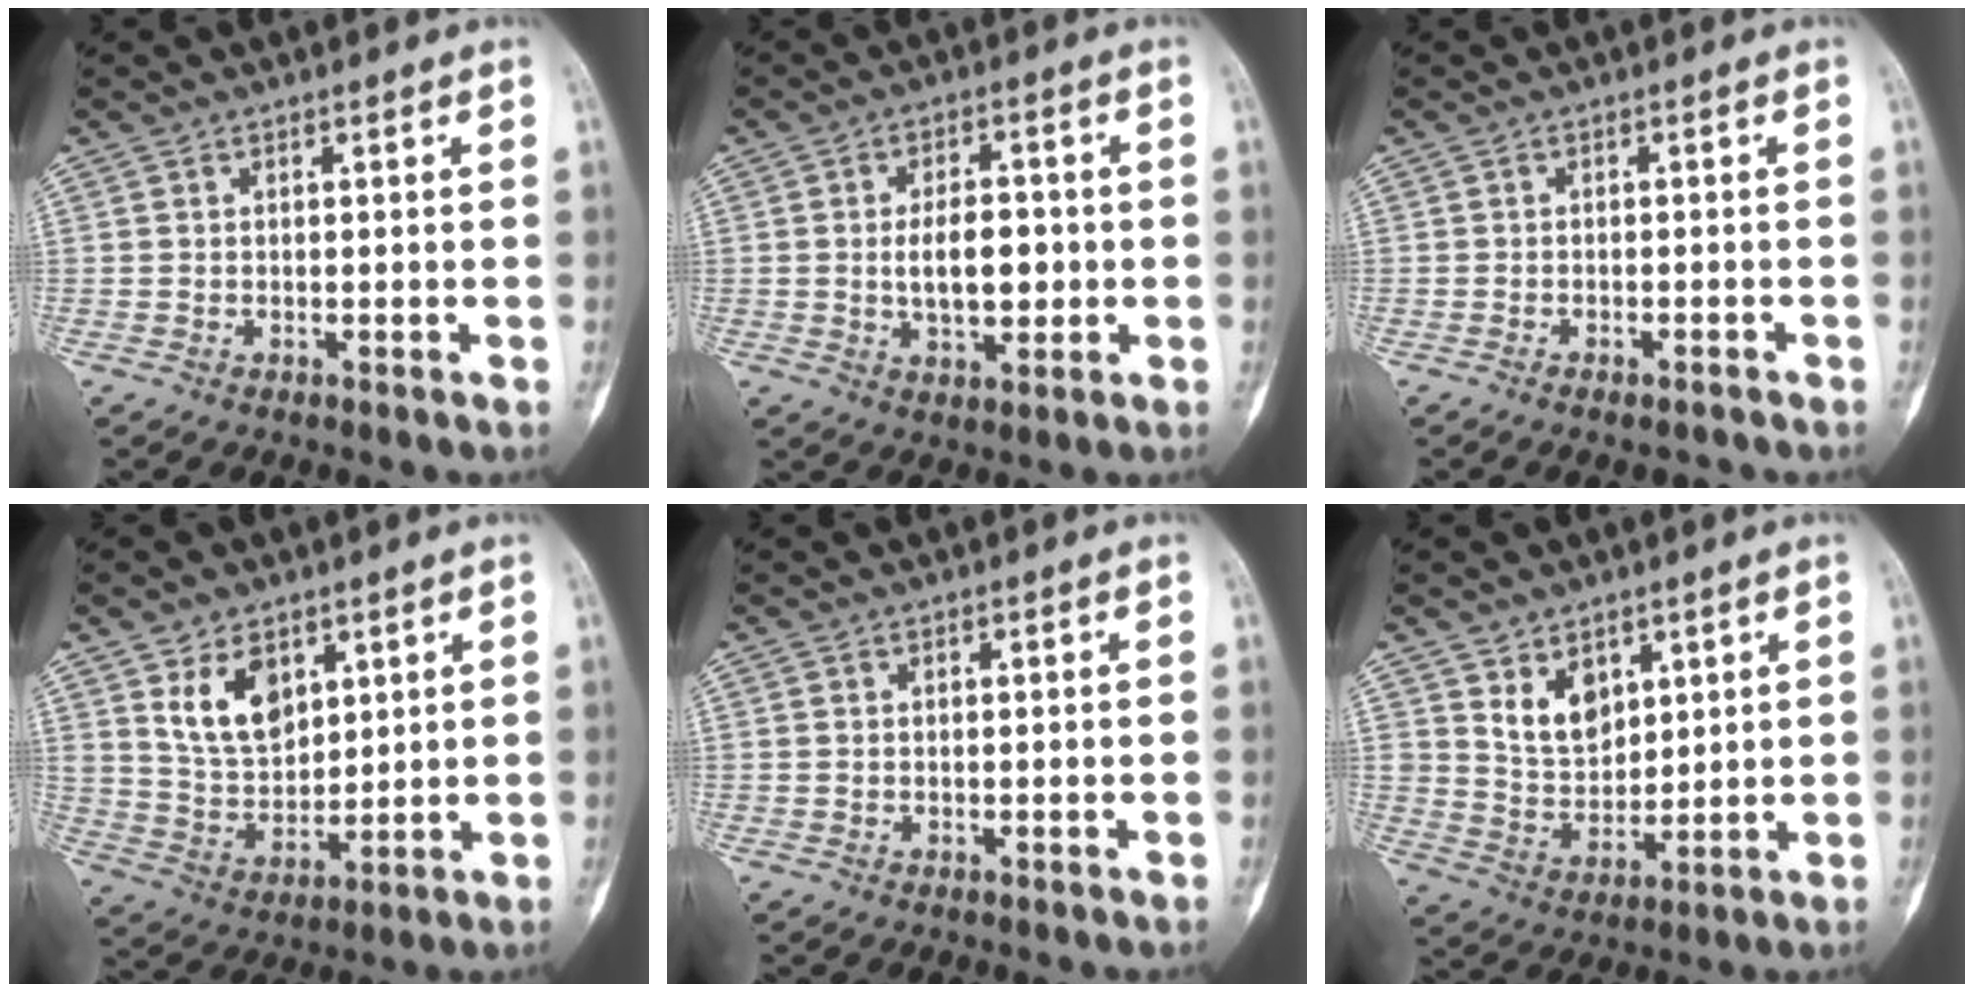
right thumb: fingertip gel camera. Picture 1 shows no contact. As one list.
[{"total": 8.3, "force": [-0.5, 4.6, 6.8], "torque": [-0.093, 0.004, -0.006]}, {"total": 2.4, "force": [-2.0, 0.7, 1.2], "torque": [-0.019, 0.009, -0.024]}, {"total": 9.9, "force": [4.8, 6.3, 5.9], "torque": [-0.076, -0.031, 0.103]}, {"total": 0.0}, {"total": 7.7, "force": [4.0, 5.3, 3.9], "torque": [-0.037, -0.034, 0.085]}]